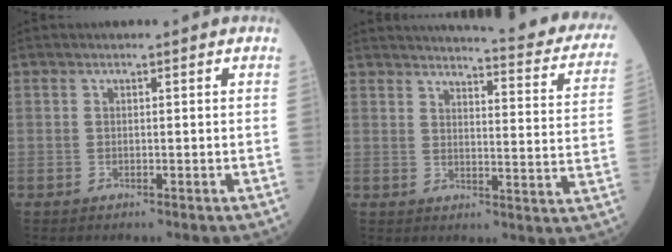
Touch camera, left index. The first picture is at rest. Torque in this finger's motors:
{"motor_torque": [1.04, -1.10, 0.12, 0.05]}